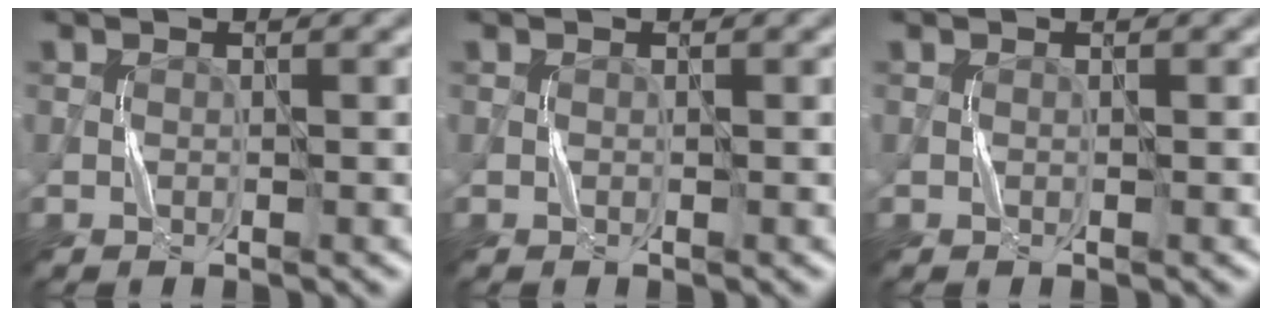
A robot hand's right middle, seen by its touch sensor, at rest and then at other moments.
{"total": 0.0}
{"total": 0.0}